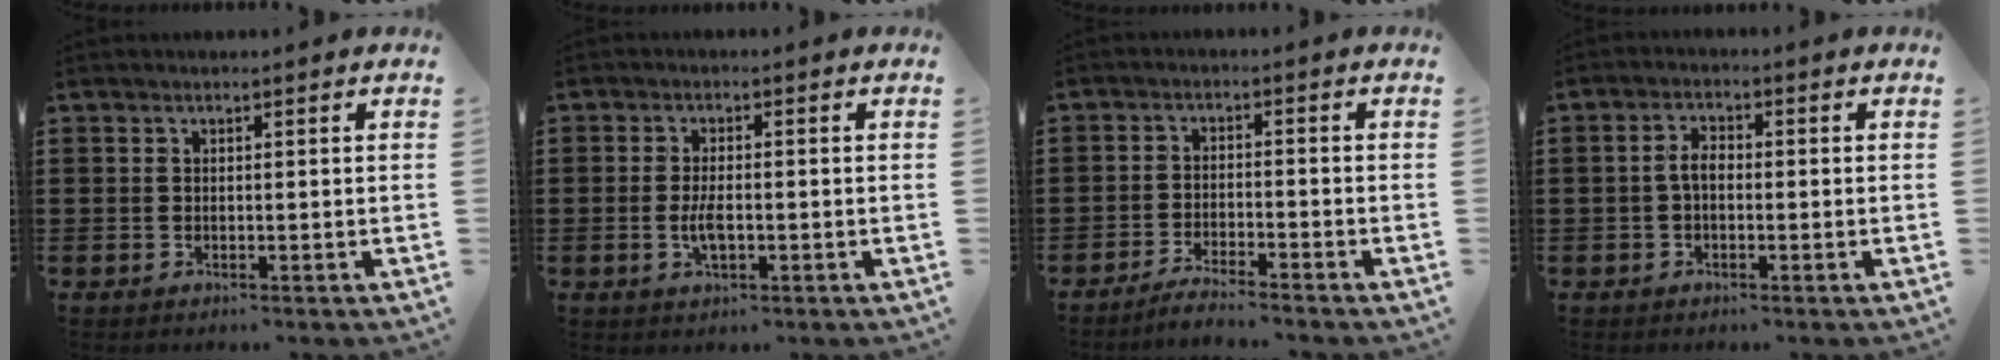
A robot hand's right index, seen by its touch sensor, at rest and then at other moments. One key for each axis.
{"total": 3.4, "fx": -0.5, "fy": 1.1, "fz": 3.1, "tx": -0.069, "ty": -0.005, "tz": -0.012}
{"total": 3.1, "fx": -3.1, "fy": -0.4, "fz": 0.3, "tx": -0.009, "ty": 0.002, "tz": -0.063}
{"total": 2.8, "fx": -0.5, "fy": 1.4, "fz": 2.4, "tx": -0.061, "ty": -0.001, "tz": -0.015}